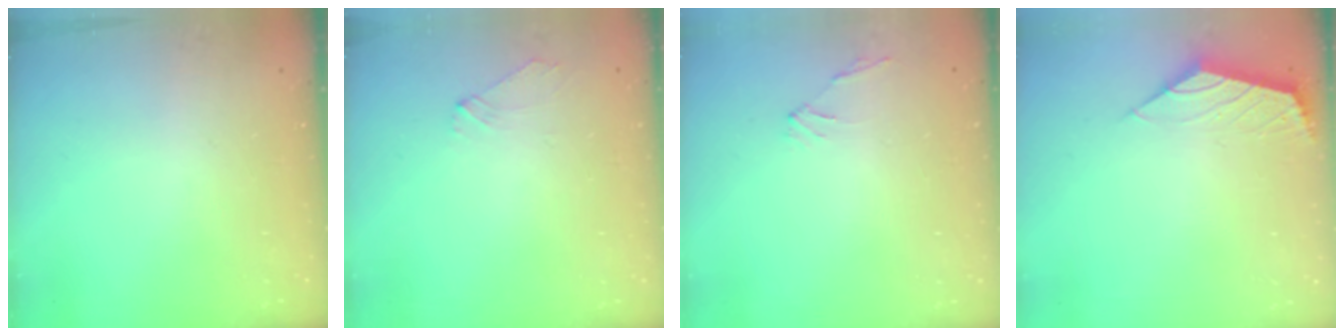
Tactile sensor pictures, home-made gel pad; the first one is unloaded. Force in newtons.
{"total": 2.7, "press": 2.6, "slide": 0.5}
{"total": 1.2, "press": 1.1, "slide": 0.6}
{"total": 2.1, "press": 2.0, "slide": 0.6}